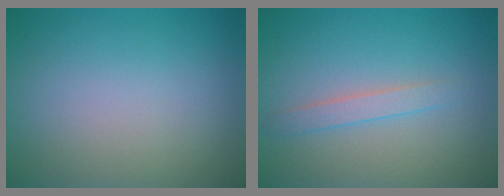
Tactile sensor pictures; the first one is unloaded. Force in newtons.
{"total": 1.5, "press": 1.5, "slide": 0.1}